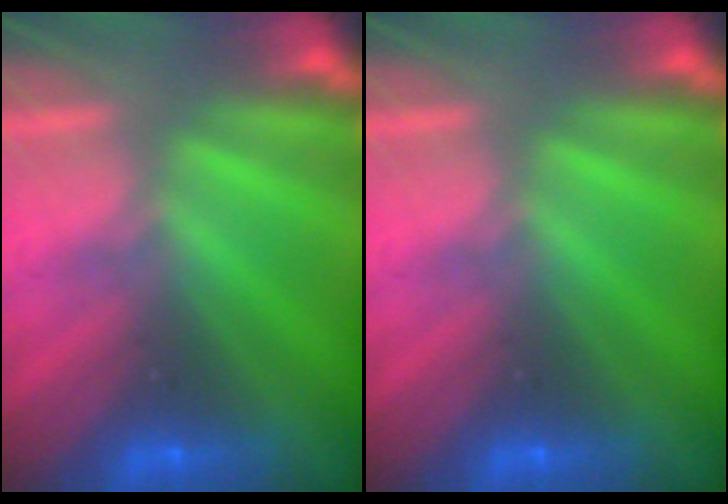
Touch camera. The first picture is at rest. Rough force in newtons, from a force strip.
{"total": 0.0}